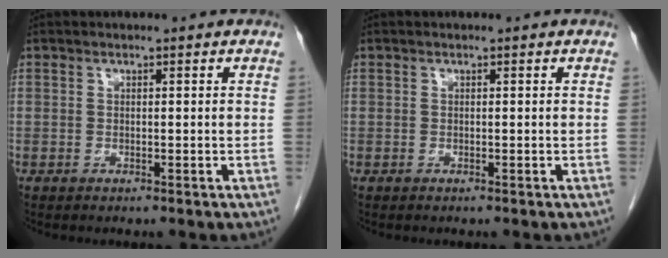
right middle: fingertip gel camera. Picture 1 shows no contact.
{"total": 0.0}